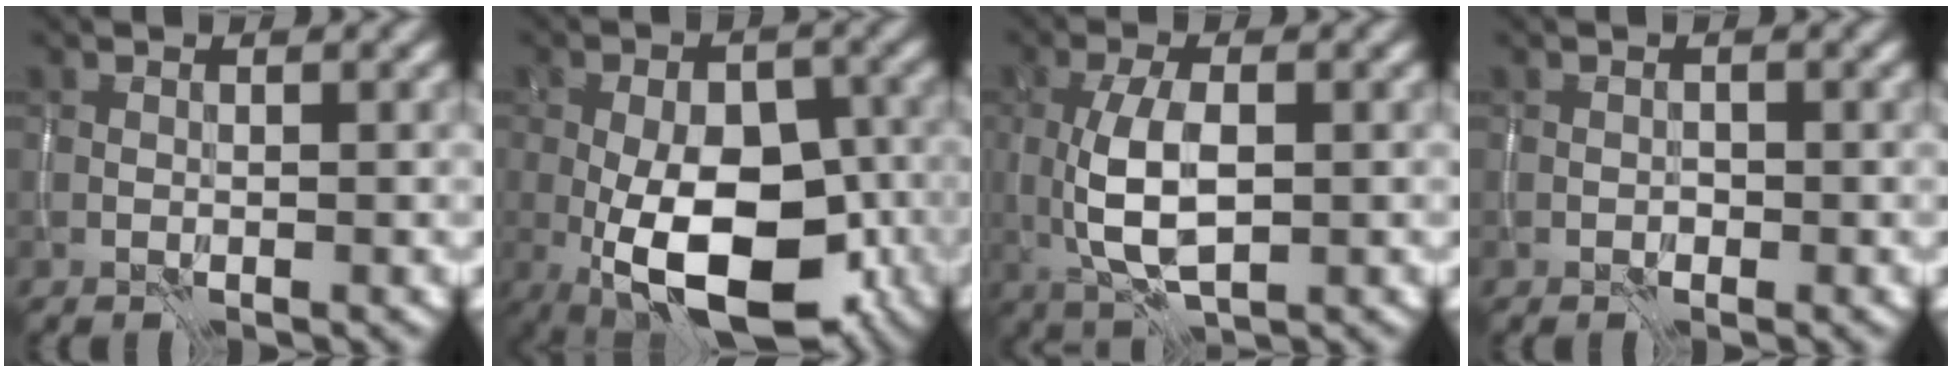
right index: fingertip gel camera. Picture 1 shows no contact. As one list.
[{"total": 13.2, "force": [-4.3, 7.0, 10.3], "torque": [-0.160, -0.016, -0.065]}, {"total": 5.7, "force": [-0.1, 2.7, 5.1], "torque": [-0.113, -0.002, 0.001]}, {"total": 0.8, "force": [-0.4, 0.7, 0.3], "torque": [-0.004, -0.003, -0.003]}]